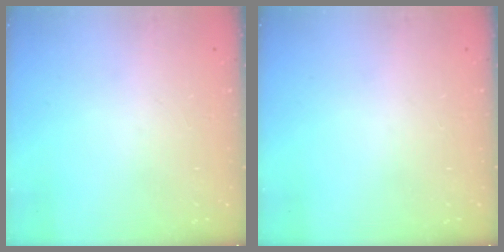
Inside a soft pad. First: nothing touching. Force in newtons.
{"total": 0.0}